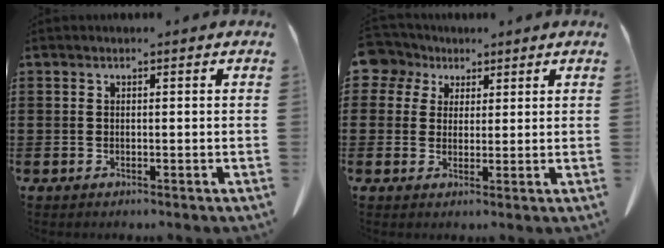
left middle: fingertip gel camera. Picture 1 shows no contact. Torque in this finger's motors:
{"motor_torque": [0.01, 0.00, 0.00, 0.00]}